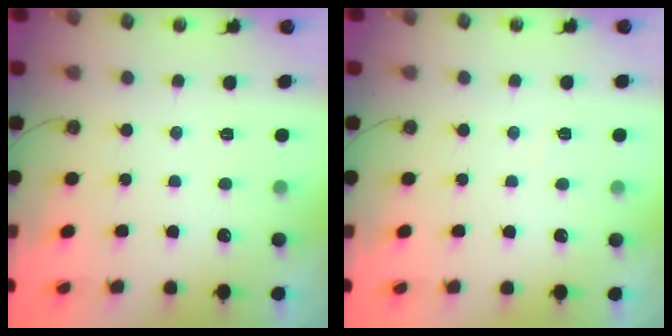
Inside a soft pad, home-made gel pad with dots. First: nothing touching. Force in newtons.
{"total": 3.8, "press": 3.7, "slide": 0.6}